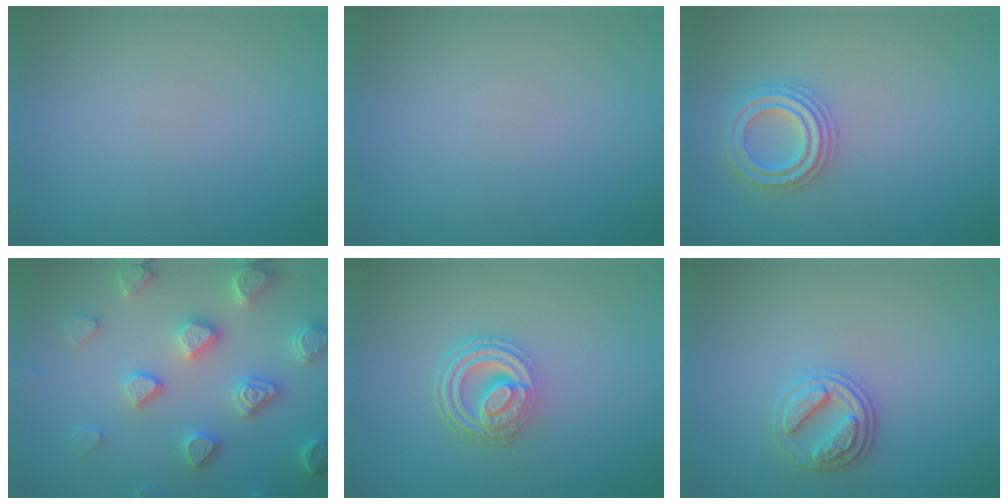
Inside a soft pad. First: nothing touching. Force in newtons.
{"total": 0.0}
{"total": 3.3, "press": 3.2, "slide": 0.7}
{"total": 4.7, "press": 4.7, "slide": 0.9}
{"total": 4.7, "press": 3.4, "slide": 3.3}
{"total": 2.9, "press": 2.8, "slide": 0.7}